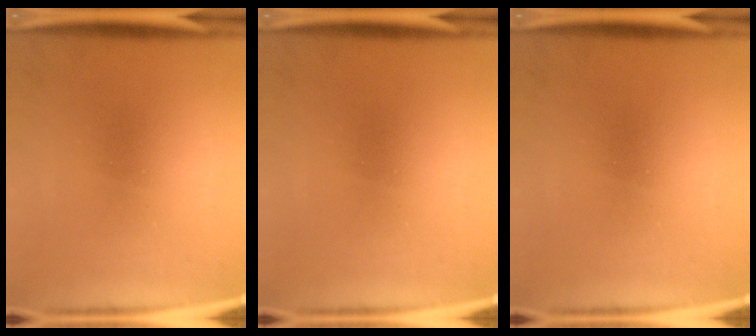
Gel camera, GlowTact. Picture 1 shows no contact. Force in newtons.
{"total": 0.0}
{"total": 0.0}